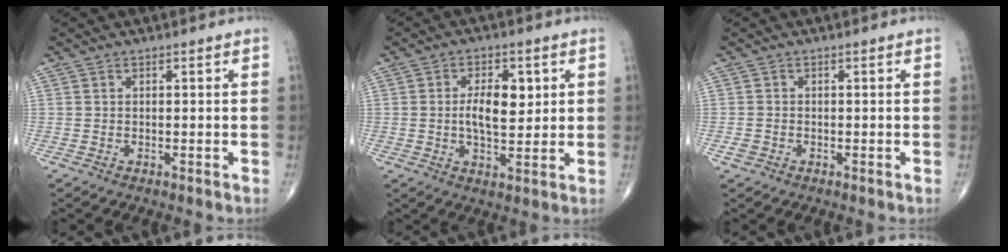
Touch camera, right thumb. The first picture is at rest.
{"total": 7.9, "force": [1.2, 4.1, 6.7], "torque": [-0.093, -0.008, 0.021]}
{"total": 1.5, "force": [-0.8, 1.1, 0.6], "torque": [-0.012, 0.005, -0.015]}